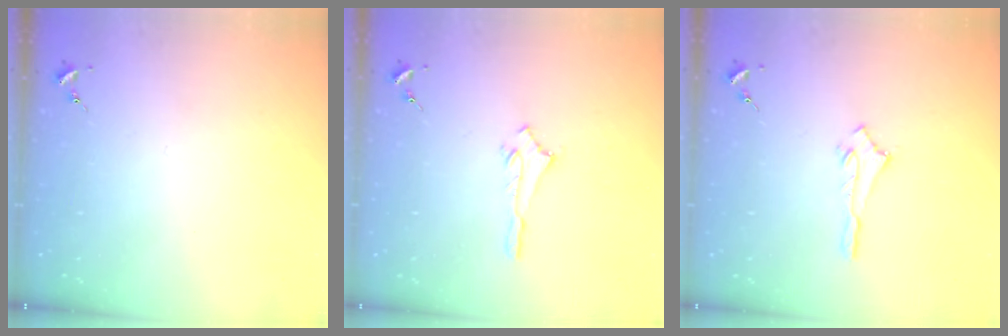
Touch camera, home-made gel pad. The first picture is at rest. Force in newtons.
{"total": 2.6, "press": 2.6, "slide": 0.3}
{"total": 2.7, "press": 2.7, "slide": 0.1}